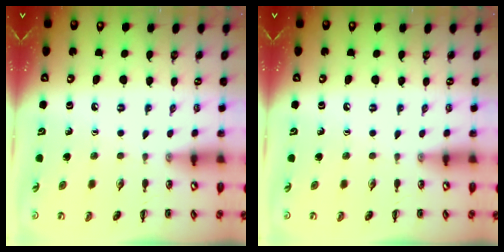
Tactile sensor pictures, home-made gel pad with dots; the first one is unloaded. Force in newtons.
{"total": 0.0}